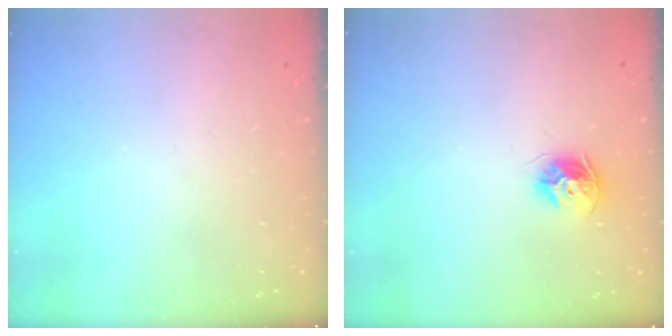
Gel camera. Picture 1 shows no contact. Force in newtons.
{"total": 8.5, "press": 8.5, "slide": 0.4}